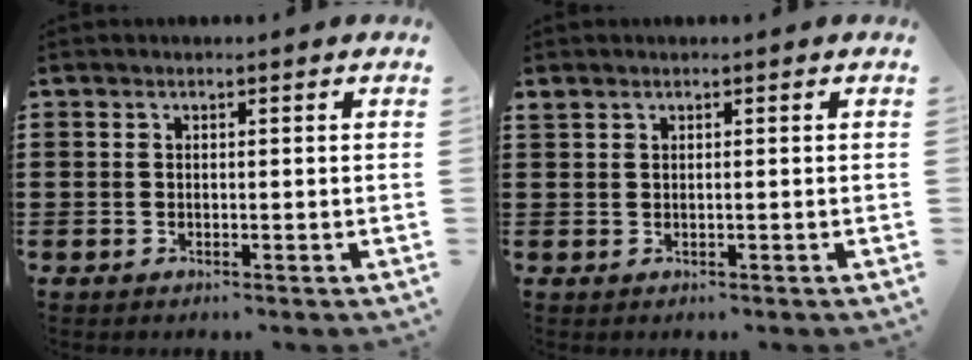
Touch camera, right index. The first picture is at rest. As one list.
[{"total": 0.6, "force": [0.4, 0.1, 0.3], "torque": [-0.008, 0.001, 0.008]}]